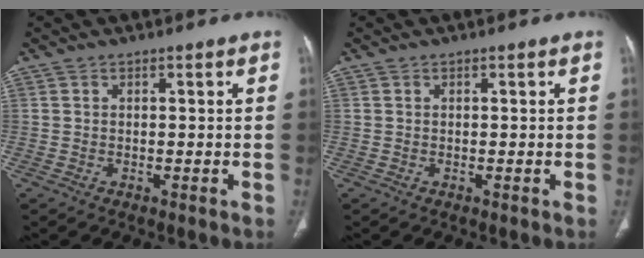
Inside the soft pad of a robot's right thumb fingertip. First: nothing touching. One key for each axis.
{"total": 0.0}